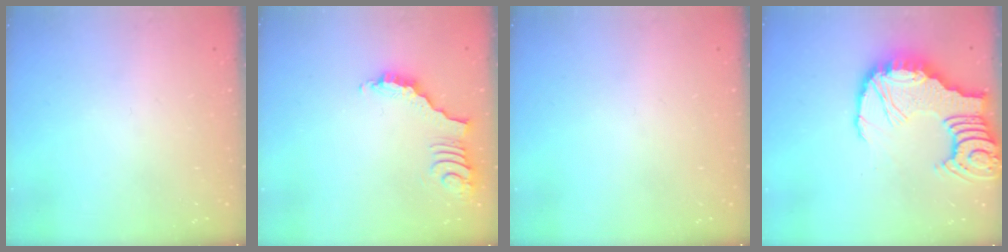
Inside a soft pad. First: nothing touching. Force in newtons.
{"total": 4.0, "press": 3.9, "slide": 0.7}
{"total": 0.0}
{"total": 16.7, "press": 16.6, "slide": 1.8}